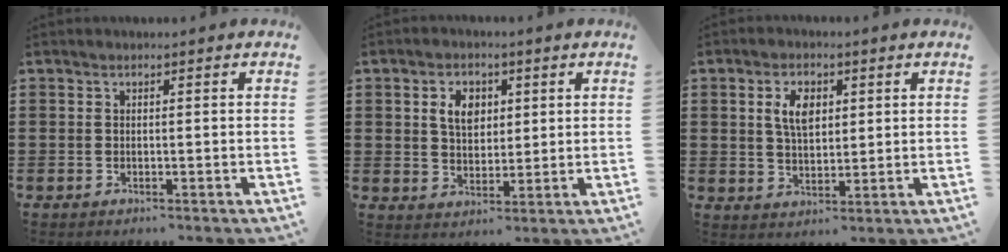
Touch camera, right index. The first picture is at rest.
{"total": 4.9, "force": [1.8, 3.4, 3.2], "torque": [-0.066, 0.012, 0.028]}
{"total": 4.9, "force": [1.8, 2.6, 3.8], "torque": [-0.074, 0.010, 0.030]}